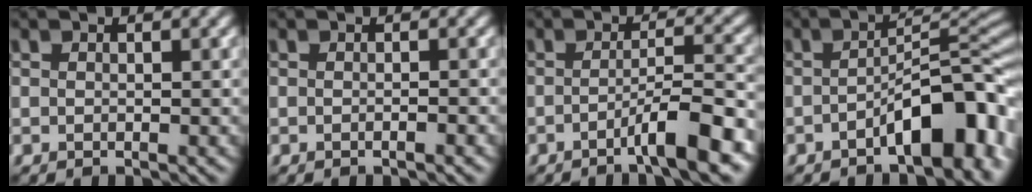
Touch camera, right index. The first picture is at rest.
{"total": 0.9, "force": [-0.4, 0.2, 0.8], "torque": [-0.009, -0.002, -0.010]}
{"total": 6.1, "force": [-3.0, 1.0, 5.2], "torque": [-0.069, 0.011, -0.054]}
{"total": 8.0, "force": [-3.4, 2.9, 6.7], "torque": [-0.086, 0.019, -0.056]}